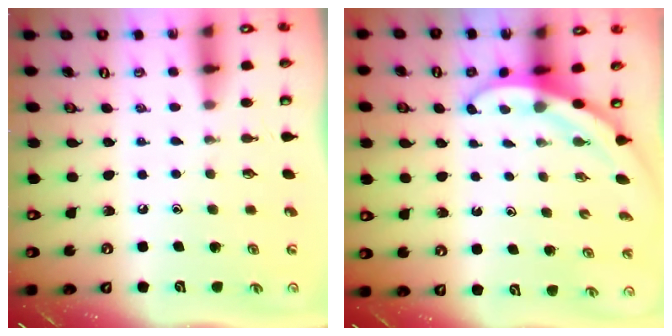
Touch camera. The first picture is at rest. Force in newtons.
{"total": 3.1, "press": 3.1, "slide": 0.2}